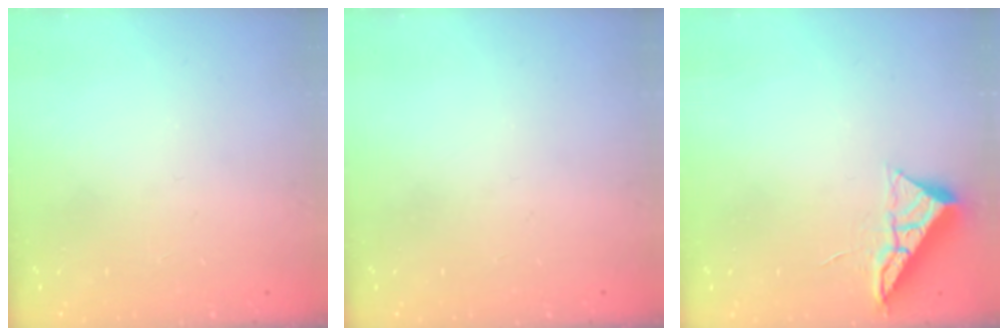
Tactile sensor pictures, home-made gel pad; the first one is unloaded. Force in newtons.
{"total": 0.0}
{"total": 6.0, "press": 5.9, "slide": 0.6}